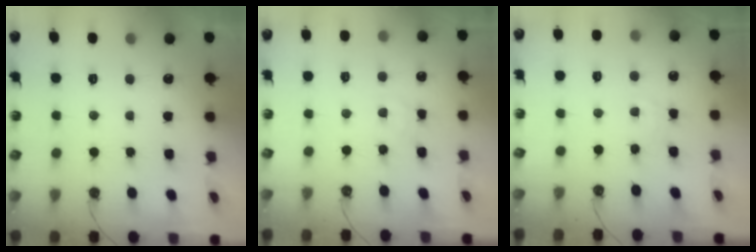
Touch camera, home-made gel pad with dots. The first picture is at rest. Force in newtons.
{"total": 2.2, "press": 2.2, "slide": 0.2}
{"total": 1.0, "press": 1.0, "slide": 0.2}